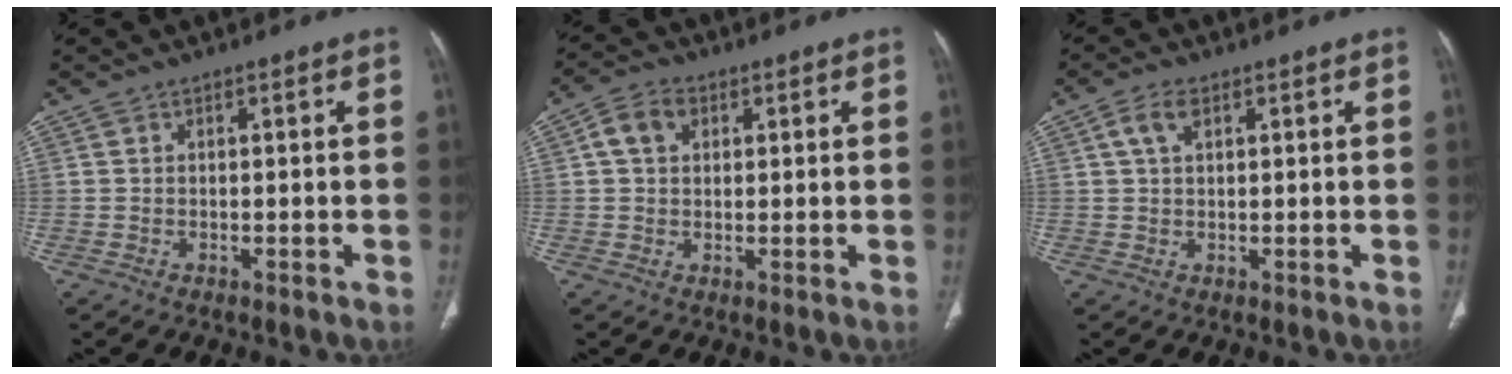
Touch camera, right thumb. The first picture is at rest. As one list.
[{"total": 5.4, "force": [1.6, 4.0, 3.2], "torque": [-0.049, 0.008, 0.027]}, {"total": 3.6, "force": [1.5, 2.0, 2.7], "torque": [-0.054, 0.008, 0.032]}]